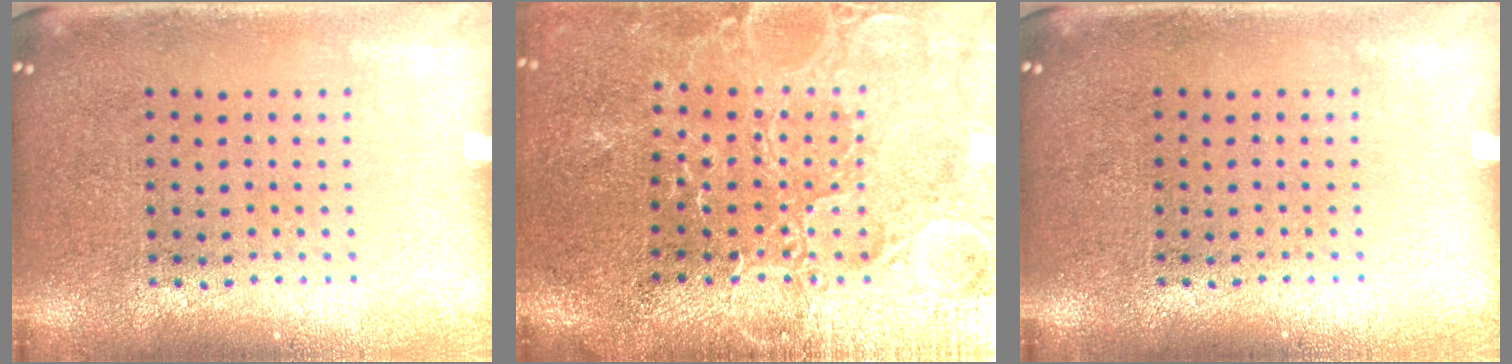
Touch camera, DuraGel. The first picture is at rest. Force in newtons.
{"total": 3.7, "press": 3.6, "slide": 0.9}
{"total": 0.0}